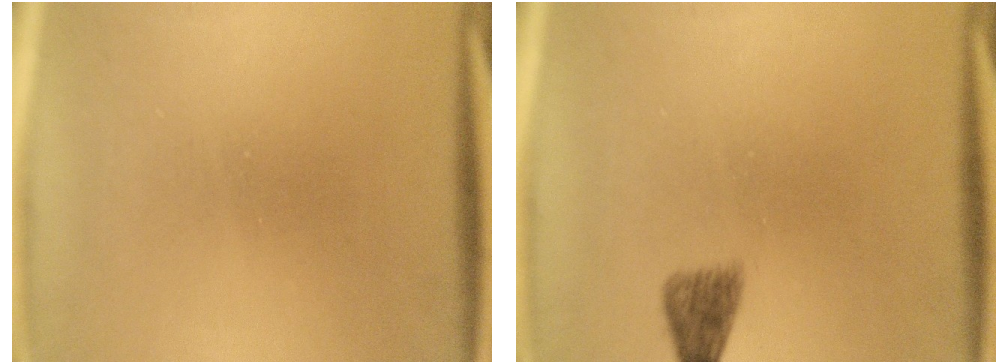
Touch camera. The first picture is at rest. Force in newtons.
{"total": 2.1}